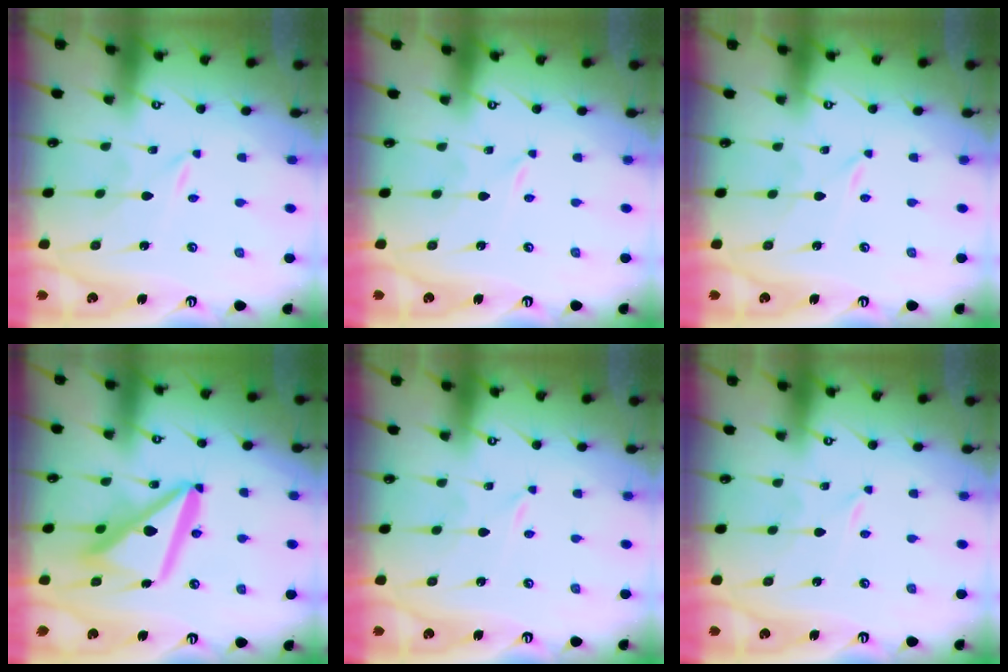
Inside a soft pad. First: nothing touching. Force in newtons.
{"total": 0.0}
{"total": 0.0}
{"total": 14.8, "press": 14.7, "slide": 1.7}
{"total": 0.0}
{"total": 0.0}